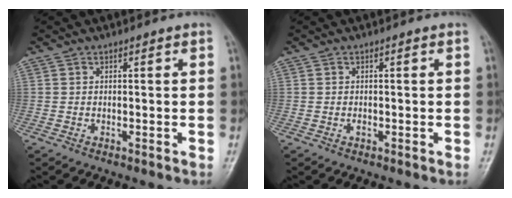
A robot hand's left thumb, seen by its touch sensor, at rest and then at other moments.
{"total": 0.7, "force": [-0.2, 0.4, 0.5], "torque": [-0.006, 0.001, -0.005]}